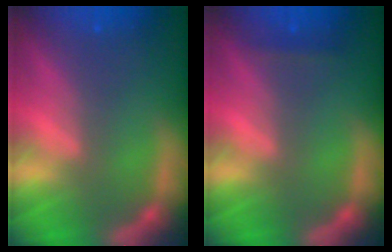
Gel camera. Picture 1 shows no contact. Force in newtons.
{"total": 0.9}